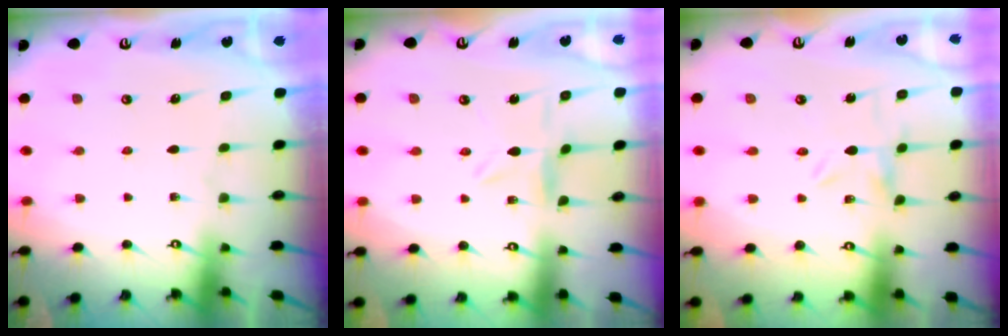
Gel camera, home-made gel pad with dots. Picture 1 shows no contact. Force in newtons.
{"total": 0.7, "press": 0.7, "slide": 0.2}
{"total": 0.0}